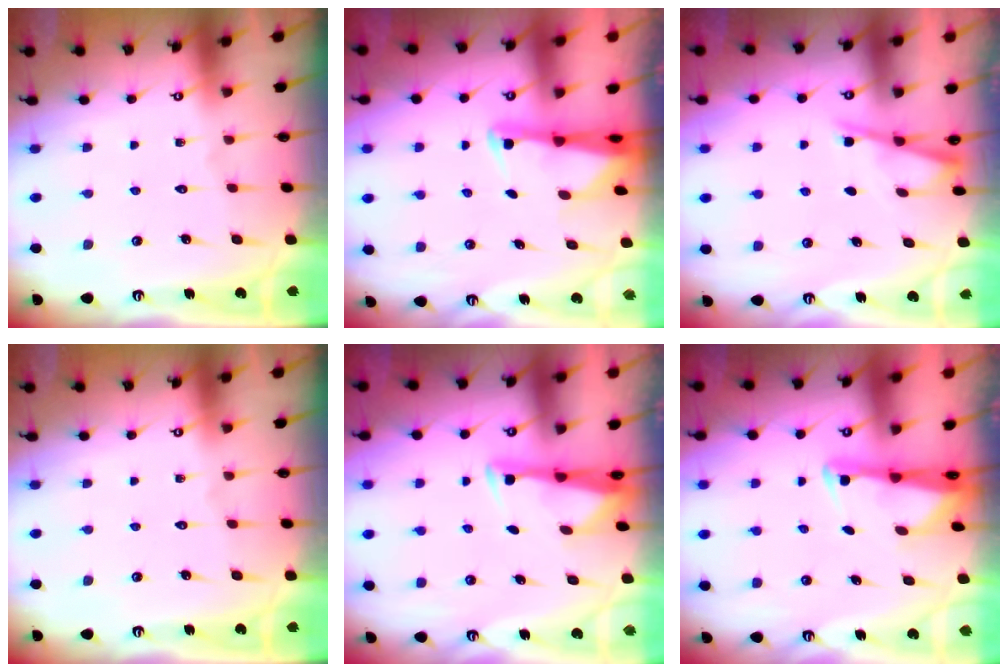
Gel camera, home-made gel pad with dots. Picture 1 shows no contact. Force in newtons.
{"total": 2.3, "press": 2.3, "slide": 0.5}
{"total": 2.9, "press": 2.8, "slide": 0.4}
{"total": 0.0}
{"total": 3.3, "press": 3.2, "slide": 0.8}
{"total": 2.7, "press": 2.7, "slide": 0.5}